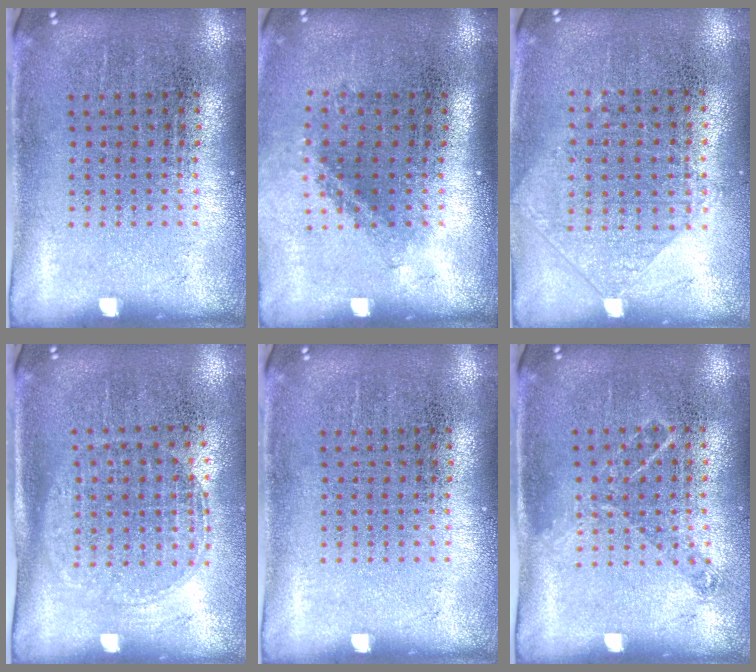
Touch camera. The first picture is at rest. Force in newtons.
{"total": 1.4, "press": 1.0, "slide": 1.0}
{"total": 1.0, "press": 0.9, "slide": 0.4}
{"total": 1.5, "press": 1.3, "slide": 0.7}
{"total": 0.0}
{"total": 0.8, "press": 0.8, "slide": 0.2}